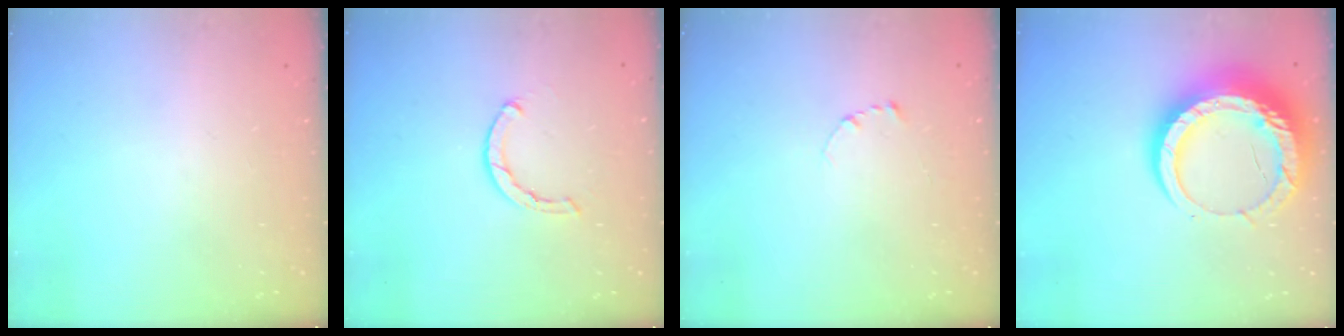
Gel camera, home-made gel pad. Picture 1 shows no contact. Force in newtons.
{"total": 2.1, "press": 2.1, "slide": 0.2}
{"total": 2.3, "press": 2.3, "slide": 0.2}
{"total": 17.1, "press": 17.0, "slide": 1.6}